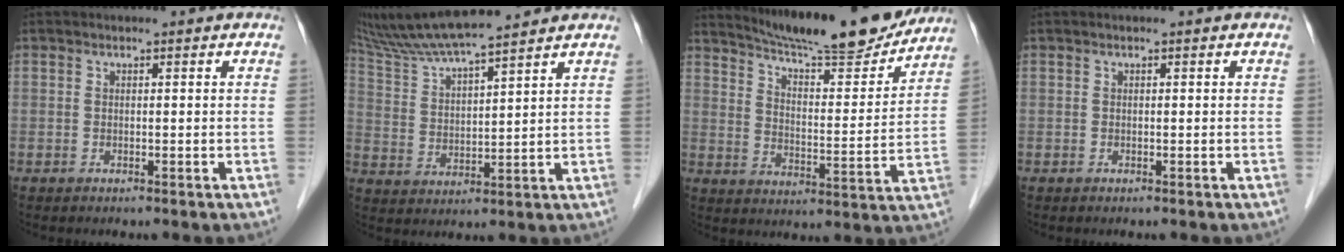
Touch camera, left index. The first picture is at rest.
{"total": 12.6, "force": [11.3, -0.2, 5.7], "torque": [-0.115, 0.023, 0.203]}
{"total": 17.6, "force": [16.2, 1.4, 6.7], "torque": [-0.108, -0.028, 0.232]}
{"total": 0.0}